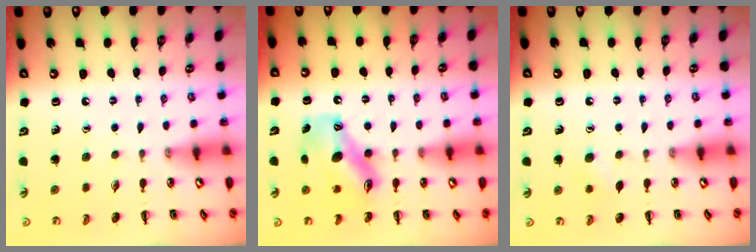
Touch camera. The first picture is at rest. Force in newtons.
{"total": 11.7, "press": 11.2, "slide": 3.4}
{"total": 5.0, "press": 4.9, "slide": 1.3}